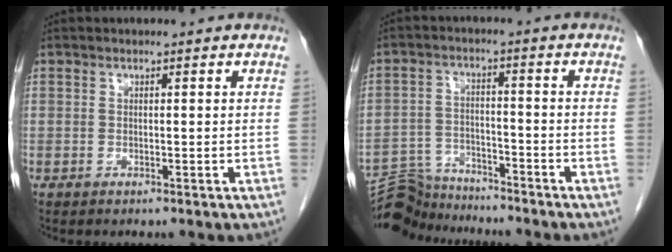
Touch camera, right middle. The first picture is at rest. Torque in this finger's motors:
{"motor_torque": [-0.44, -0.37, -0.22, -0.09]}